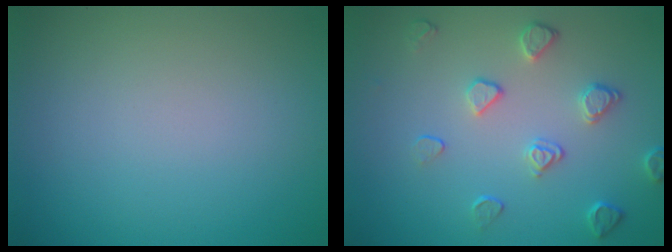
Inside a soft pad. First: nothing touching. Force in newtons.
{"total": 2.4, "press": 1.9, "slide": 1.4}